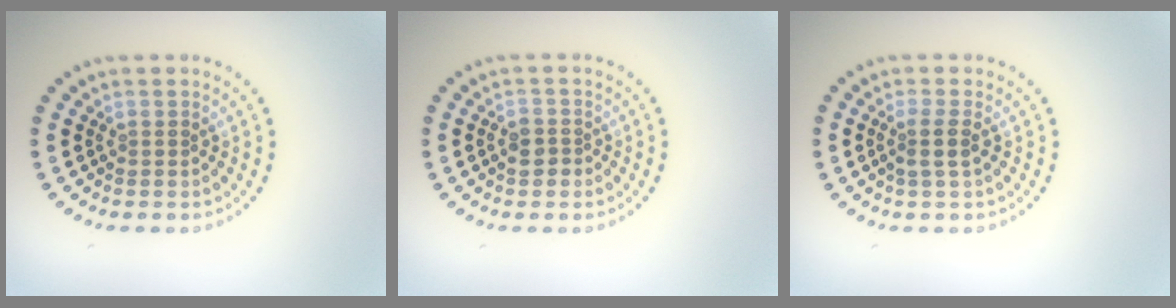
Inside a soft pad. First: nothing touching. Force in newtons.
{"total": 1.8, "press": 1.7, "slide": 0.6}
{"total": 1.7, "press": 1.4, "slide": 0.9}